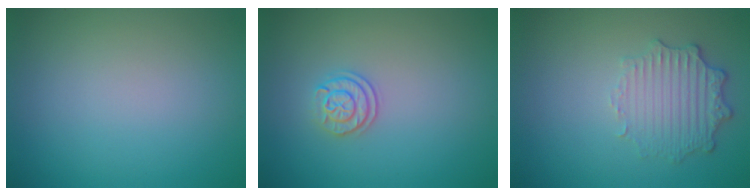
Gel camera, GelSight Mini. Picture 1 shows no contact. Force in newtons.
{"total": 2.0, "press": 1.8, "slide": 0.9}
{"total": 3.5, "press": 2.9, "slide": 2.0}